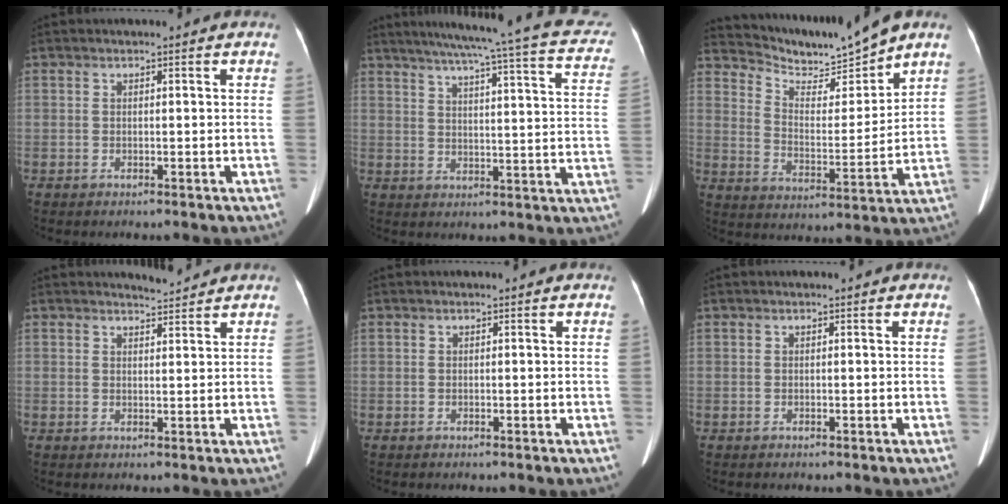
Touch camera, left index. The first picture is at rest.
{"total": 24.4, "force": [20.0, 2.5, 13.7], "torque": [-0.197, -0.010, 0.230]}
{"total": 9.3, "force": [9.2, -0.1, 1.2], "torque": [-0.040, -0.011, 0.172]}
{"total": 1.8, "force": [1.8, -0.3, -0.3], "torque": [-0.002, -0.004, 0.036]}
{"total": 0.0}
{"total": 0.0}